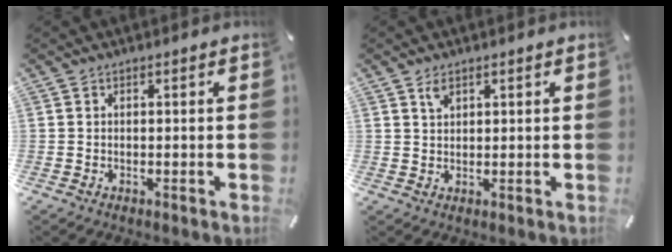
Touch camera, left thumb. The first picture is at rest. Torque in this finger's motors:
{"motor_torque": [0.26, 0.19, 0.00, -0.06, 0.03]}